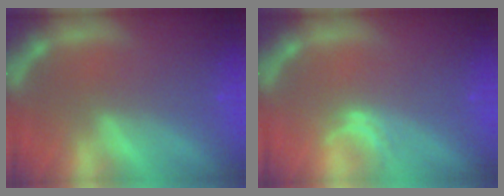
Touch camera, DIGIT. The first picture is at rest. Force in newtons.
{"total": 1.5}